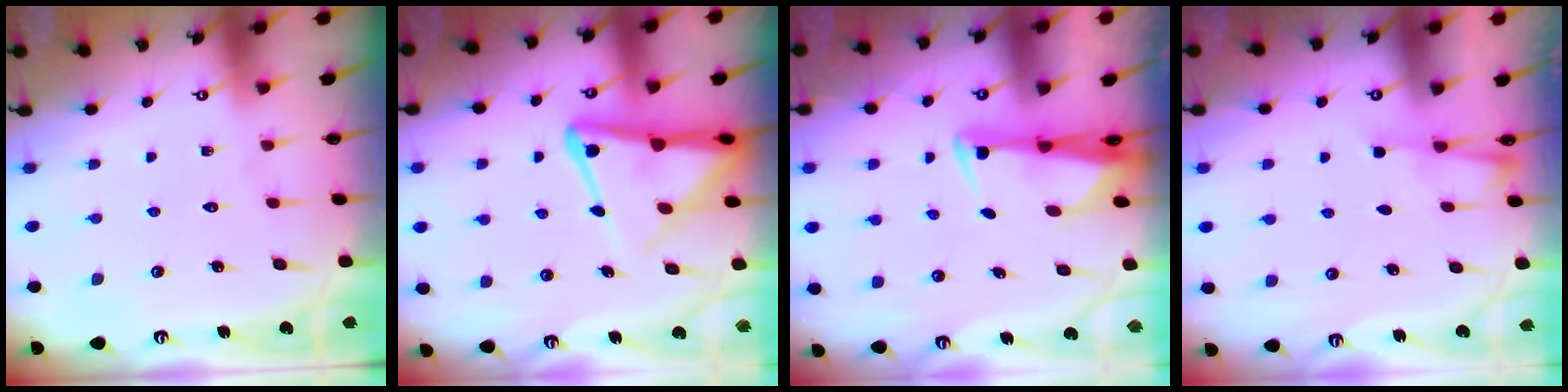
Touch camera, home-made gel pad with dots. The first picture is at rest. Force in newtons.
{"total": 11.9, "press": 11.8, "slide": 1.2}
{"total": 2.9, "press": 2.7, "slide": 0.9}
{"total": 2.3, "press": 2.2, "slide": 0.4}